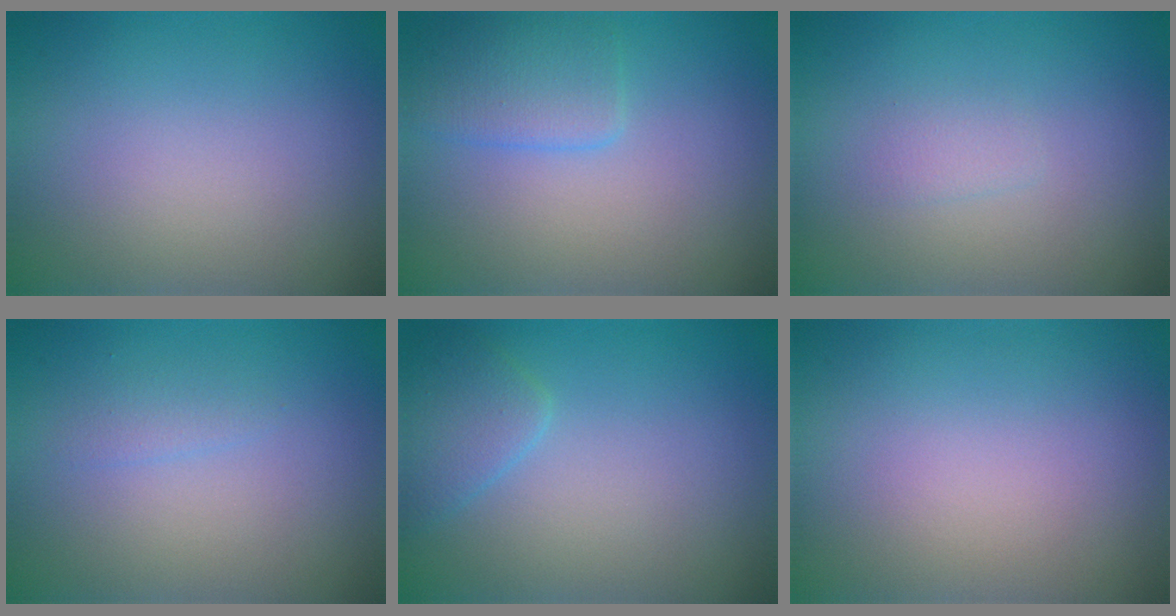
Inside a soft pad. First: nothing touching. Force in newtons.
{"total": 2.8, "press": 2.8, "slide": 0.1}
{"total": 0.9, "press": 0.9, "slide": 0.0}
{"total": 0.9, "press": 0.9, "slide": 0.1}
{"total": 2.2, "press": 2.2, "slide": 0.1}
{"total": 0.0}